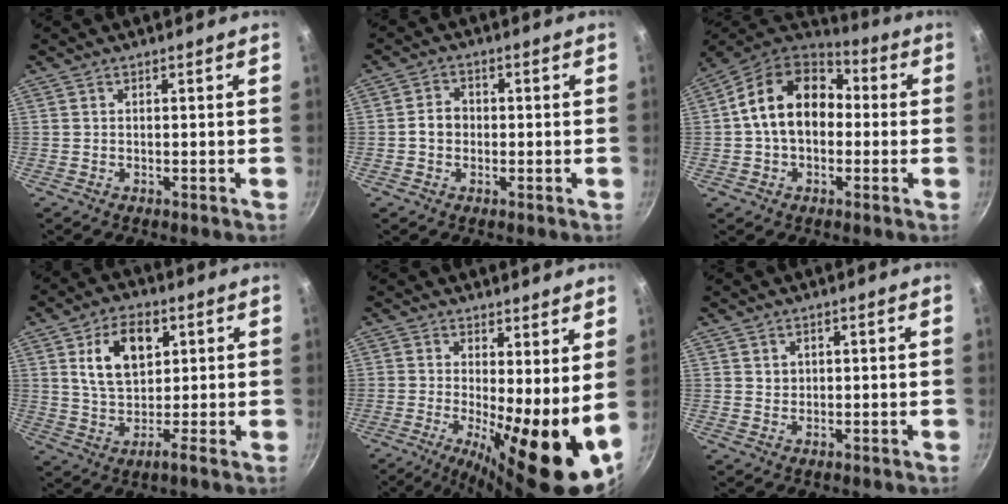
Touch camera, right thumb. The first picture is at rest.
{"total": 3.7, "force": [-0.5, 3.1, 2.0], "torque": [-0.018, 0.015, -0.012]}
{"total": 16.3, "force": [0.6, 11.7, 11.3], "torque": [-0.157, 0.040, -0.008]}
{"total": 10.0, "force": [2.9, 6.0, 7.4], "torque": [-0.104, 0.001, 0.044]}
{"total": 13.2, "force": [-0.4, 3.7, 12.7], "torque": [-0.180, -0.013, -0.006]}
{"total": 1.3, "force": [0.6, 1.1, 0.4], "torque": [0.000, 0.001, 0.010]}